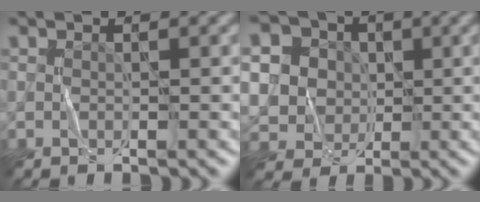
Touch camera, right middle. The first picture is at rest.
{"total": 9.2, "force": [1.8, 8.1, 3.9], "torque": [-0.109, 0.024, 0.018]}